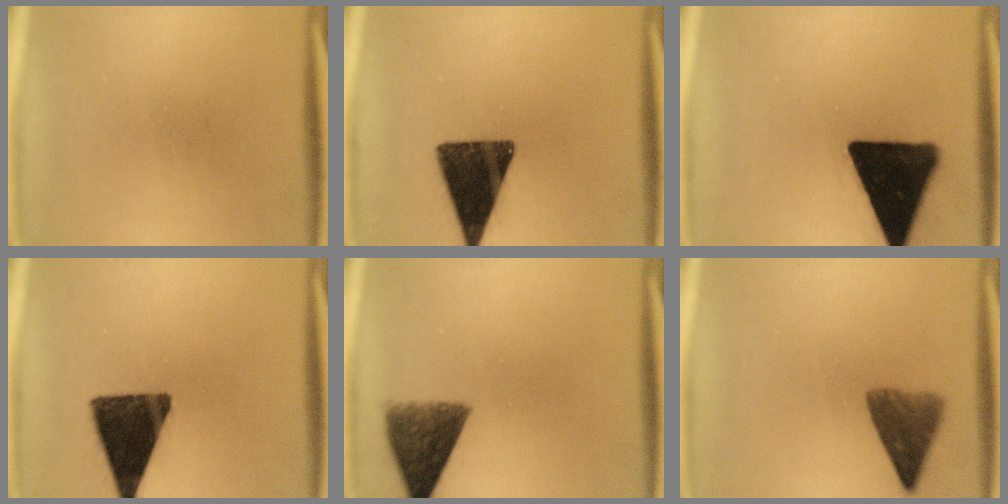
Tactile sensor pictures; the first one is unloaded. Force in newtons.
{"total": 15.2}
{"total": 19.7}
{"total": 14.9}
{"total": 8.2}
{"total": 6.1}